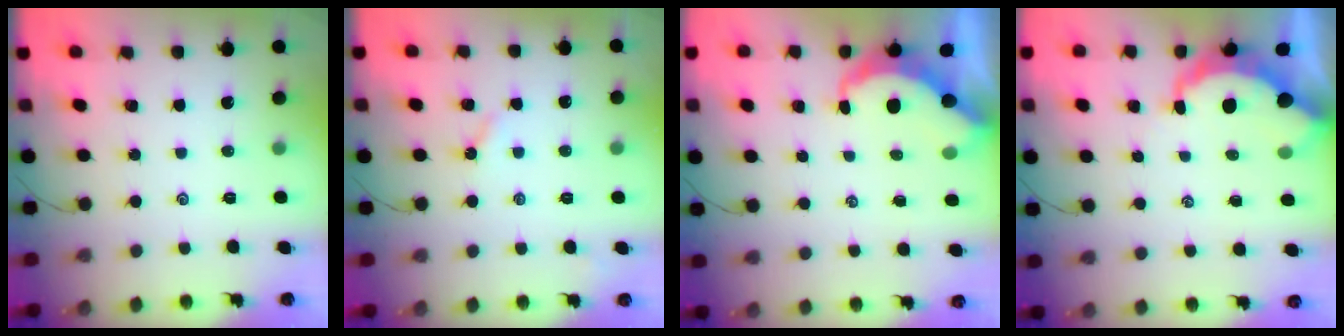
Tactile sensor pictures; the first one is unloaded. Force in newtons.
{"total": 2.8, "press": 2.8, "slide": 0.5}
{"total": 6.3, "press": 6.3, "slide": 0.8}
{"total": 7.4, "press": 7.3, "slide": 0.8}